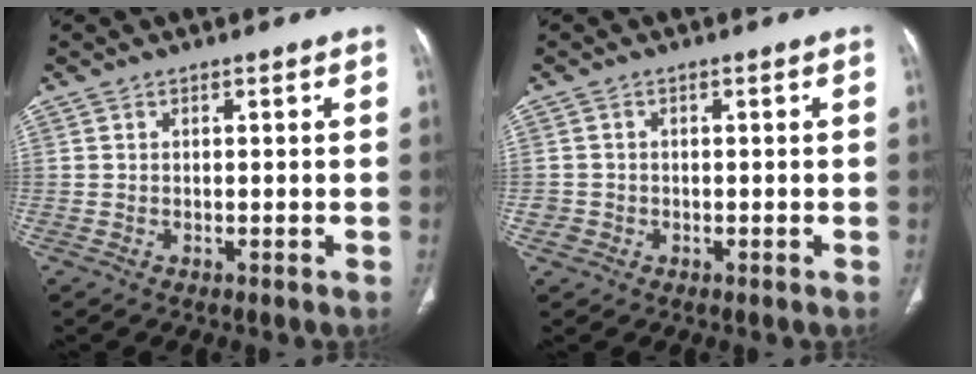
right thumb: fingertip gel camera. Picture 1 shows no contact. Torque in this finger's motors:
{"motor_torque": [0.14, -0.01, 0.33, 0.09, 0.03]}